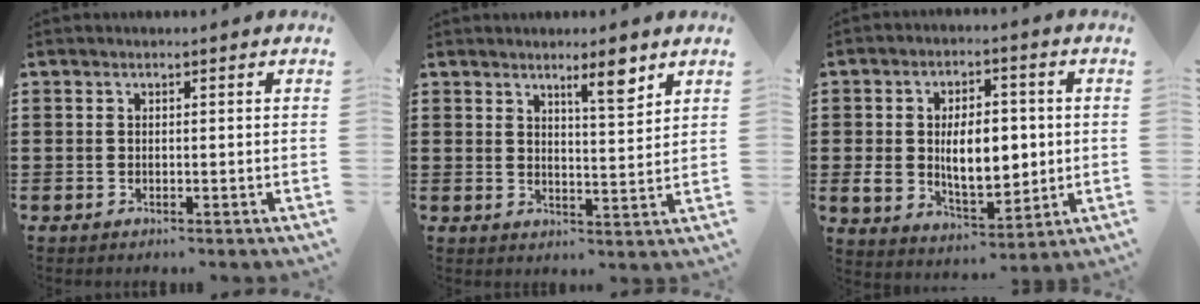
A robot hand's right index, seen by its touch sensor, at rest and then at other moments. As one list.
[{"total": 5.3, "force": [4.0, 0.7, 3.4], "torque": [-0.051, -0.012, 0.064]}, {"total": 9.6, "force": [0.4, 5.9, 7.6], "torque": [-0.129, 0.007, 0.006]}]